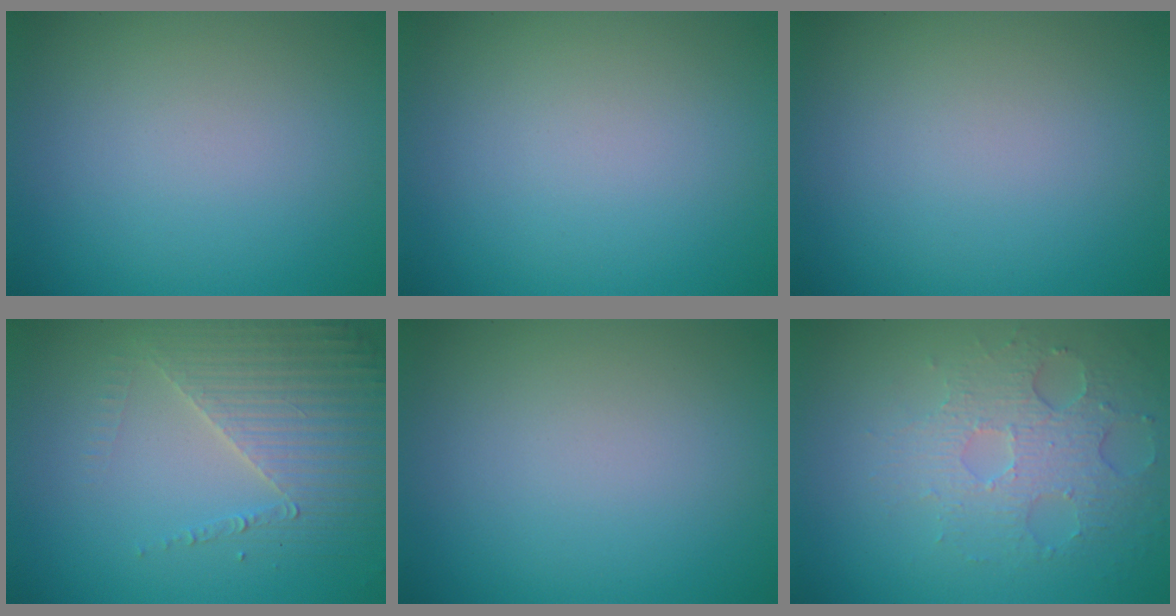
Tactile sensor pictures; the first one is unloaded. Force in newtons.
{"total": 0.0}
{"total": 0.0}
{"total": 4.4, "press": 3.5, "slide": 2.6}
{"total": 0.0}
{"total": 3.6, "press": 3.2, "slide": 1.6}